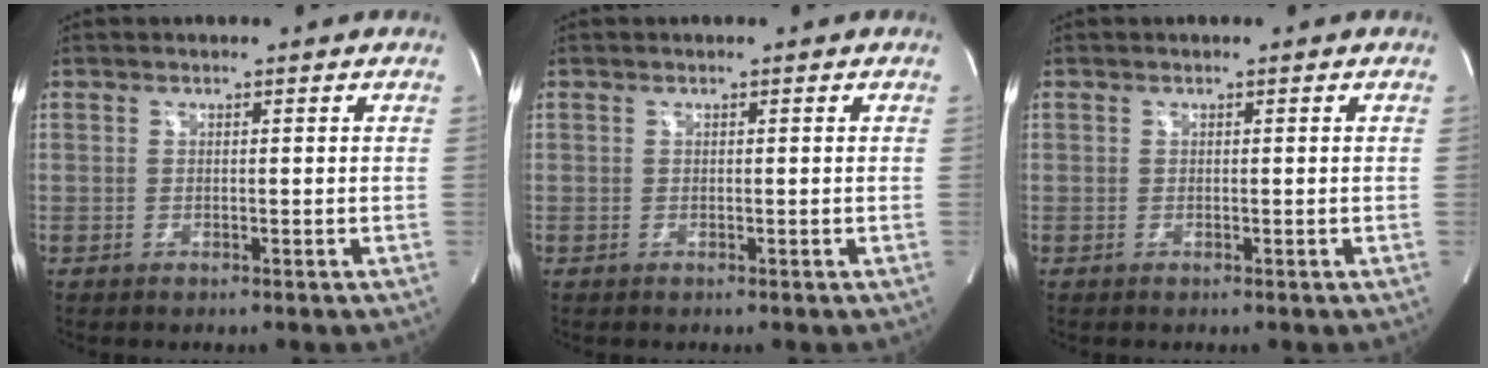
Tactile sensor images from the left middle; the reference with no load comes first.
{"total": 0.0}
{"total": 0.0}